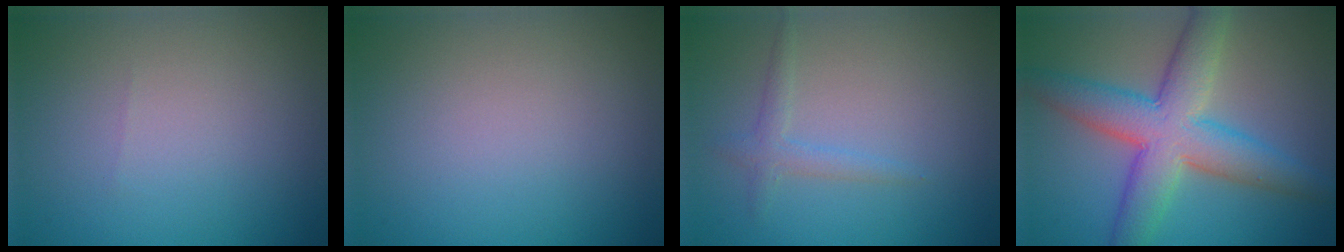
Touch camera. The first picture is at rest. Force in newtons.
{"total": 0.0}
{"total": 0.9, "press": 0.9, "slide": 0.1}
{"total": 8.0, "press": 8.0, "slide": 0.2}